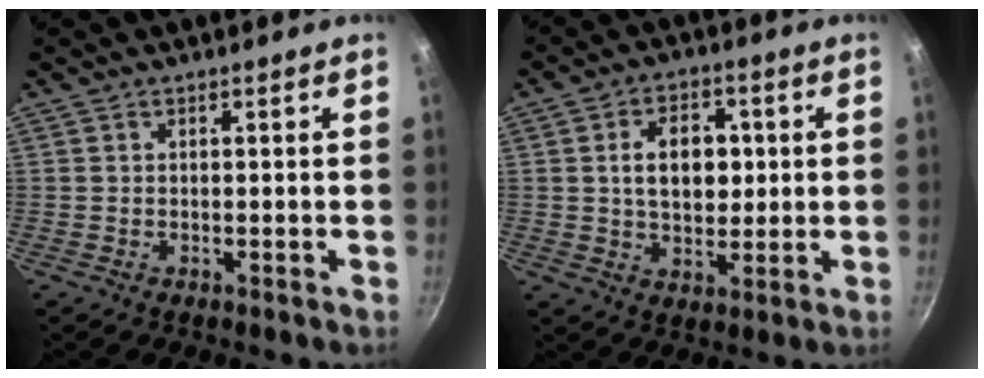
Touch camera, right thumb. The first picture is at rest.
{"total": 10.3, "force": [1.4, 7.0, 7.5], "torque": [-0.091, 0.003, 0.021]}